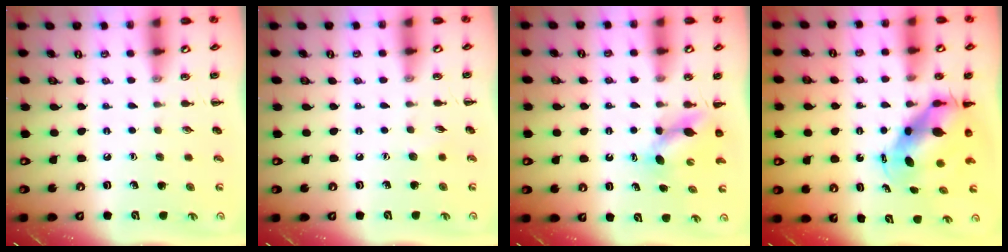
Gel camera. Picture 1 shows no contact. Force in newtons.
{"total": 3.8, "press": 3.7, "slide": 1.0}
{"total": 4.9, "press": 4.9, "slide": 0.5}
{"total": 6.9, "press": 6.6, "slide": 1.9}